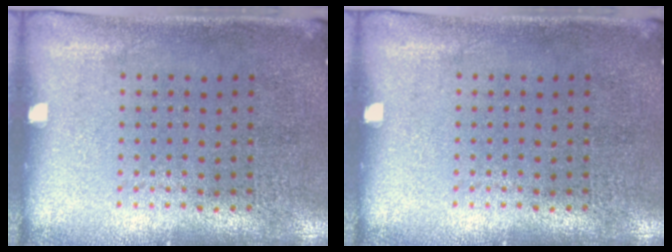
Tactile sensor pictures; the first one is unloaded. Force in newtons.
{"total": 0.0}